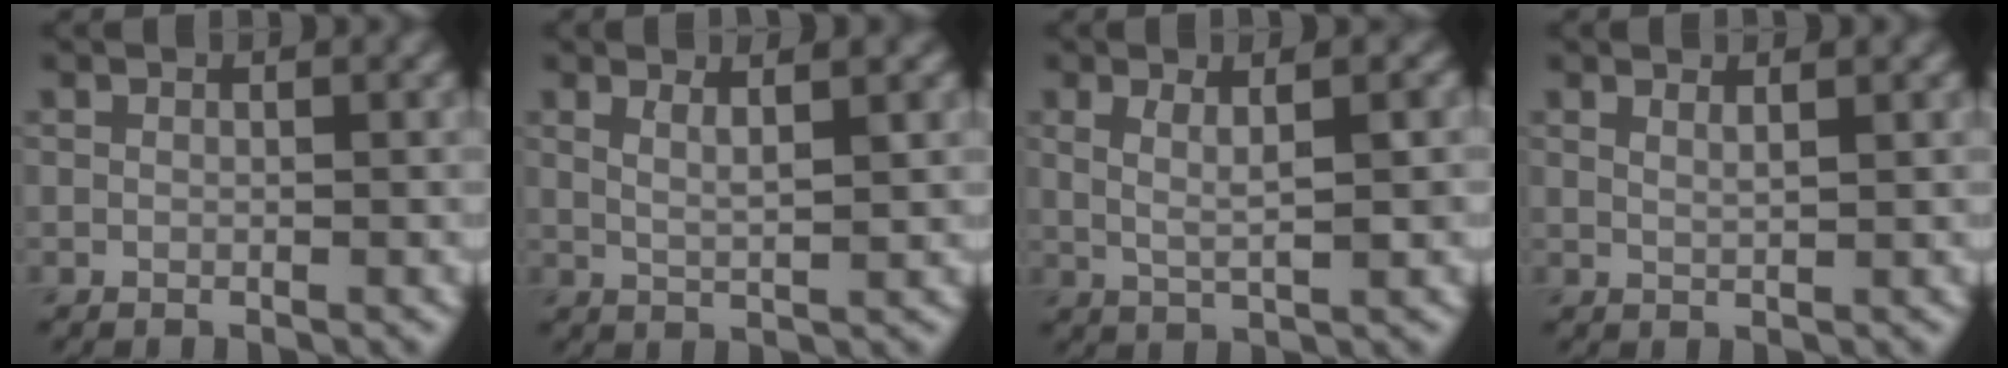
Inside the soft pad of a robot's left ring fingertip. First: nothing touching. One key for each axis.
{"total": 2.6, "fx": 1.4, "fy": 0.7, "fz": 2.0, "tx": -0.021, "ty": -0.001, "tz": 0.021}
{"total": 3.0, "fx": 0.9, "fy": 0.7, "fz": 2.8, "tx": -0.043, "ty": -0.004, "tz": 0.017}
{"total": 1.4, "fx": 0.9, "fy": 0.5, "fz": 0.9, "tx": -0.007, "ty": -0.001, "tz": 0.009}